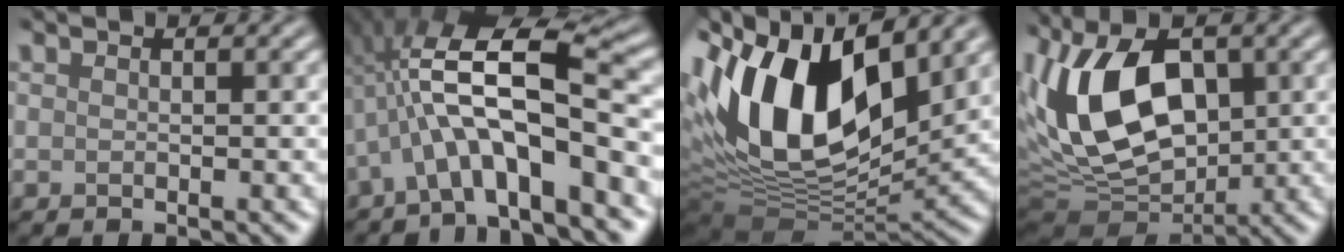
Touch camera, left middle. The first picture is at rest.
{"total": 9.8, "force": [-2.0, 2.9, 9.1], "torque": [-0.167, 0.035, -0.030]}
{"total": 15.0, "force": [4.1, 7.4, 12.4], "torque": [-0.236, 0.015, 0.073]}
{"total": 12.4, "force": [1.2, 7.2, 10.0], "torque": [-0.199, 0.013, 0.024]}